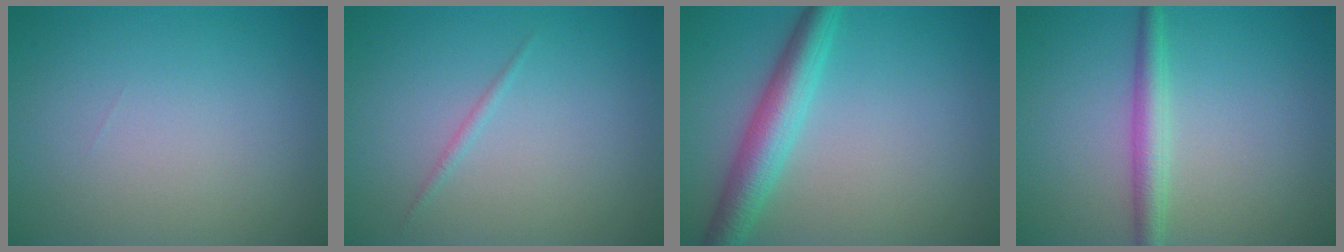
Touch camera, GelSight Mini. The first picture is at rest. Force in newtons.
{"total": 0.6, "press": 0.6, "slide": 0.0}
{"total": 4.7, "press": 4.7, "slide": 0.2}
{"total": 2.7, "press": 2.7, "slide": 0.0}